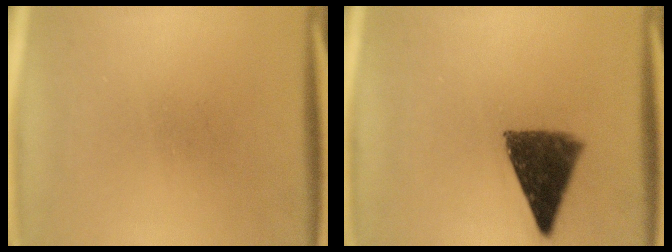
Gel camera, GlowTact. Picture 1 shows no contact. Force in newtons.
{"total": 10.5}